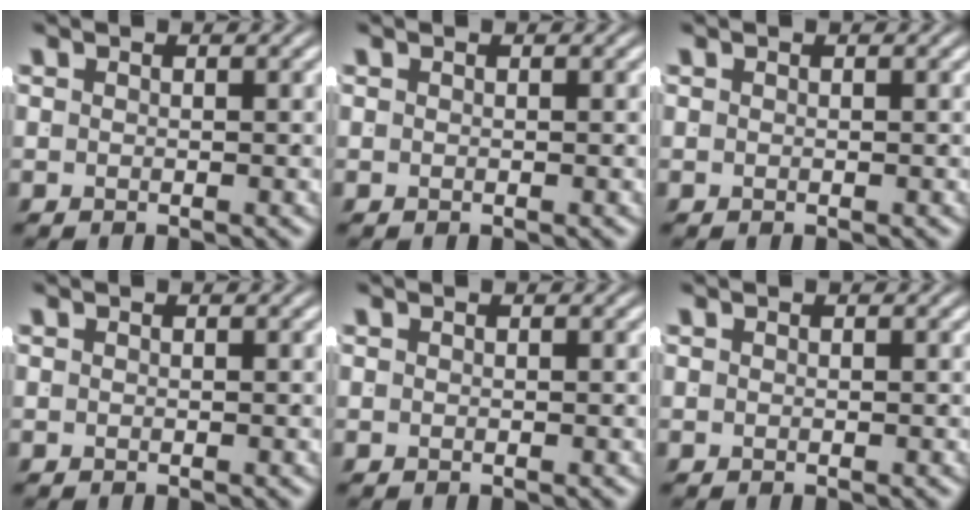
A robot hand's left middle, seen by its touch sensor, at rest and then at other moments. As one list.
[{"total": 0.0}, {"total": 0.0}, {"total": 0.0}, {"total": 0.0}, {"total": 0.0}]